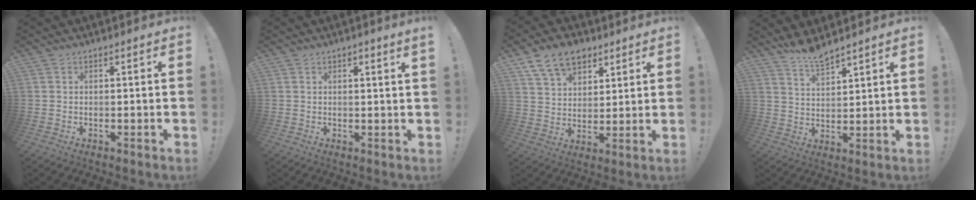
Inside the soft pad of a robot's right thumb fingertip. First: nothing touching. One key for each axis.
{"total": 1.5, "fx": 0.9, "fy": -0.3, "fz": 1.2, "tx": -0.016, "ty": -0.004, "tz": 0.014}
{"total": 11.9, "fx": 7.4, "fy": 7.6, "fz": 5.6, "tx": -0.084, "ty": -0.035, "tz": 0.140}
{"total": 6.4, "fx": 6.0, "fy": 0.6, "fz": 2.3, "tx": -0.048, "ty": -0.038, "tz": 0.107}